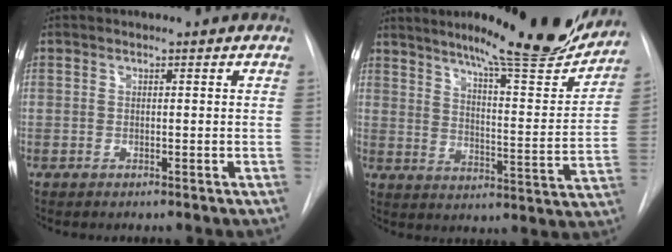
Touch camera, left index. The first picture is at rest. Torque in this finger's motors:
{"motor_torque": [0.96, -1.18, 0.61, 0.08]}